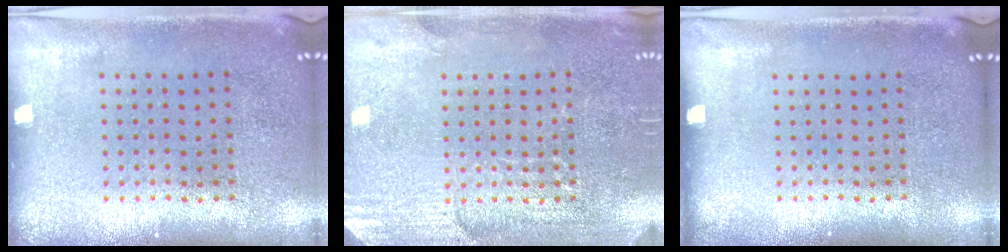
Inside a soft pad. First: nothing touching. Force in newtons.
{"total": 2.9, "press": 2.8, "slide": 0.6}
{"total": 0.0}